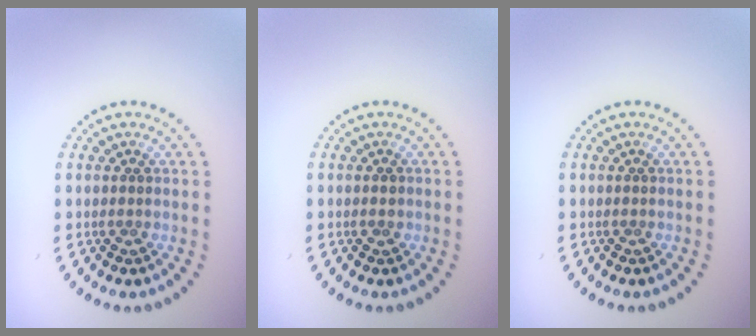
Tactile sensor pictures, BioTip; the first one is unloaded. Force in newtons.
{"total": 1.0, "press": 1.0, "slide": 0.0}
{"total": 0.0}